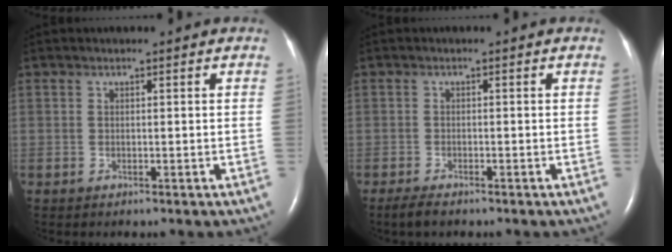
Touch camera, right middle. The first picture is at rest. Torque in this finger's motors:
{"motor_torque": [0.23, -0.18, -0.02, 0.01]}